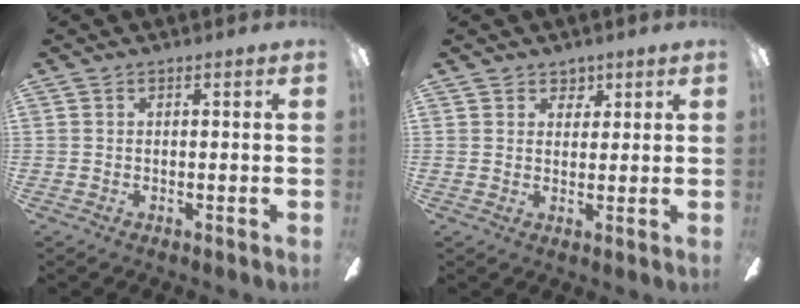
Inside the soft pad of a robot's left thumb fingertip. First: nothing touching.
{"total": 3.7, "force": [2.8, 2.5, 0.1], "torque": [0.006, -0.015, 0.049]}